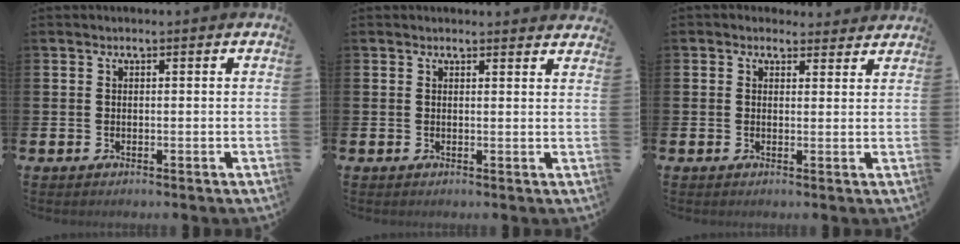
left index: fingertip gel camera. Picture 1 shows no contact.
{"total": 1.4, "force": [1.4, 0.0, -0.1], "torque": [0.009, -0.010, 0.024]}
{"total": 2.1, "force": [2.0, 0.8, -0.1], "torque": [0.005, -0.008, 0.034]}